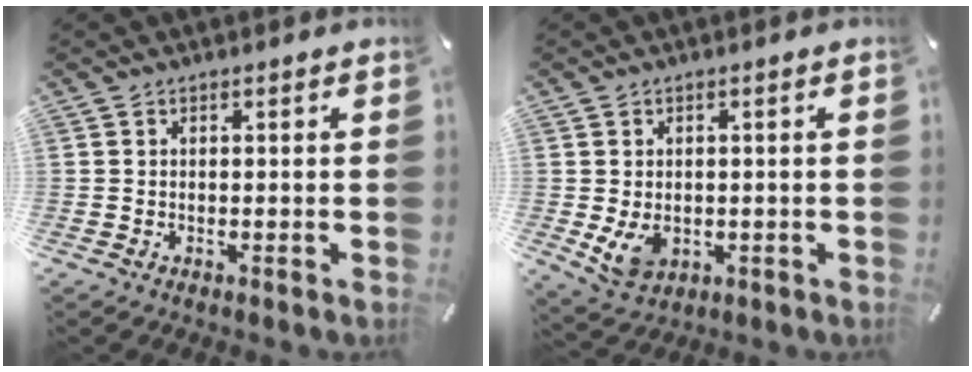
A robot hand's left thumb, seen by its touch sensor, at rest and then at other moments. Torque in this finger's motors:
{"motor_torque": [0.79, 1.70, 0.75, 0.25, 0.09]}